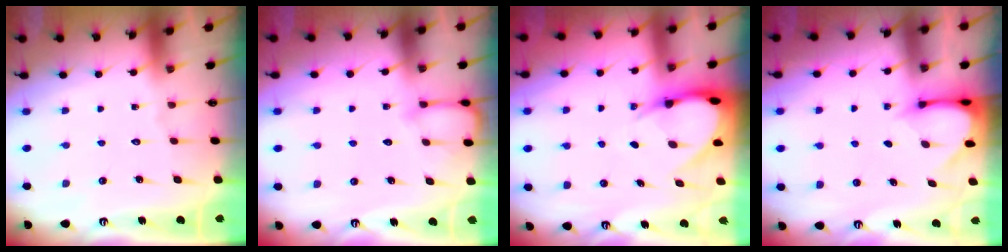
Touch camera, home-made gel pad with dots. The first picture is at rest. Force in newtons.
{"total": 4.3, "press": 4.3, "slide": 0.4}
{"total": 6.0, "press": 6.0, "slide": 0.6}
{"total": 3.0, "press": 2.9, "slide": 0.4}